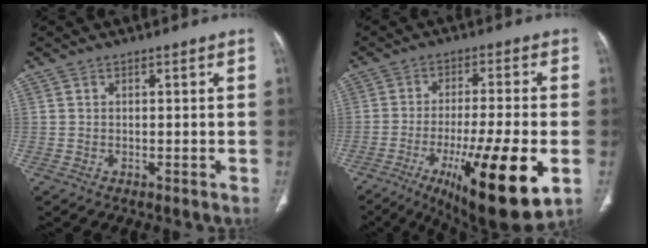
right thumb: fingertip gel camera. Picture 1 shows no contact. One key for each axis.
{"total": 20.2, "fx": -7.1, "fy": 4.4, "fz": 18.4, "tx": -0.275, "ty": -0.007, "tz": -0.099}